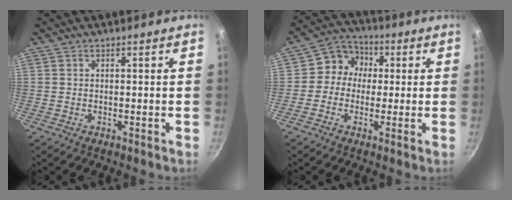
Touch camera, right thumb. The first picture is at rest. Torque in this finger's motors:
{"motor_torque": [0.10, -0.12, 0.16, -0.47, 0.06]}